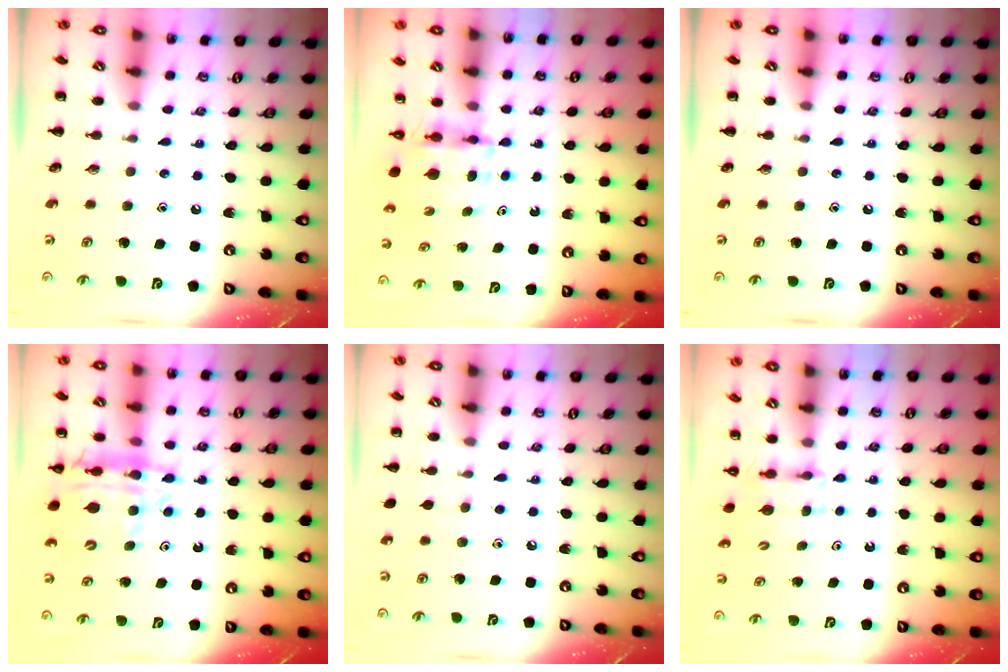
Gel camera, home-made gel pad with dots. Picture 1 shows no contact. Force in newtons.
{"total": 3.9, "press": 3.9, "slide": 0.3}
{"total": 0.0}
{"total": 13.0, "press": 12.4, "slide": 3.9}
{"total": 2.5, "press": 2.2, "slide": 1.2}
{"total": 3.1, "press": 2.8, "slide": 1.2}